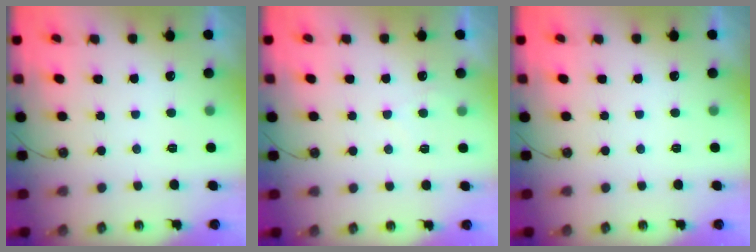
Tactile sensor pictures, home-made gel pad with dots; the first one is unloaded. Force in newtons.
{"total": 3.8, "press": 3.7, "slide": 0.4}
{"total": 0.0}